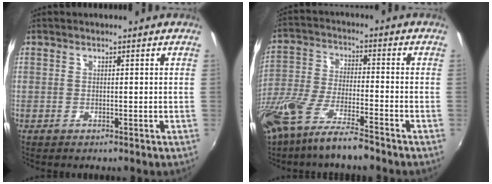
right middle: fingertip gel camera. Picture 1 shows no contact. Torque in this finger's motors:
{"motor_torque": [1.20, -0.94, 0.37, 0.21]}